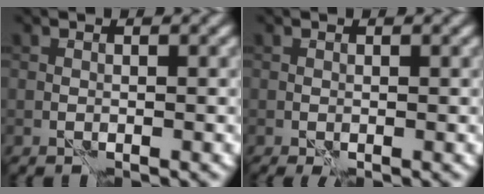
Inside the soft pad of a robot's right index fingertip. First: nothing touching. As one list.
[{"total": 0.7, "force": [-0.3, 0.2, 0.6], "torque": [-0.014, -0.003, -0.004]}]